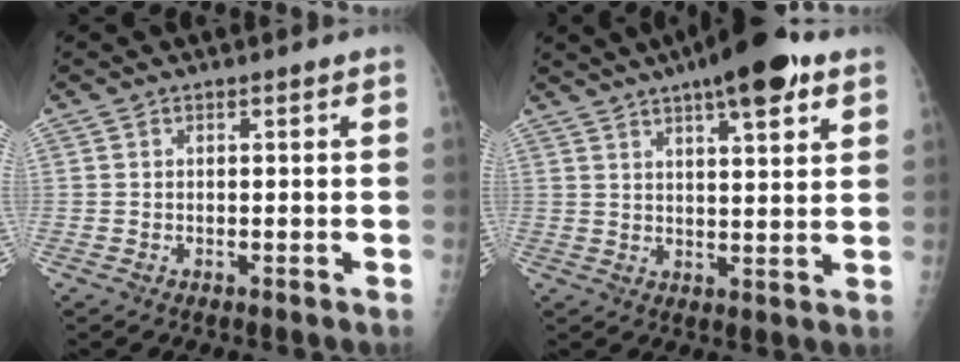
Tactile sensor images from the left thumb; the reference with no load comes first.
{"total": 13.0, "force": [7.9, 3.6, 9.7], "torque": [-0.125, -0.021, 0.113]}